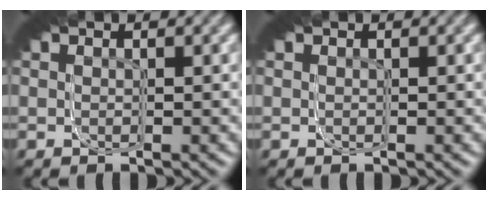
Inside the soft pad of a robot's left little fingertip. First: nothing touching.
{"total": 0.0}